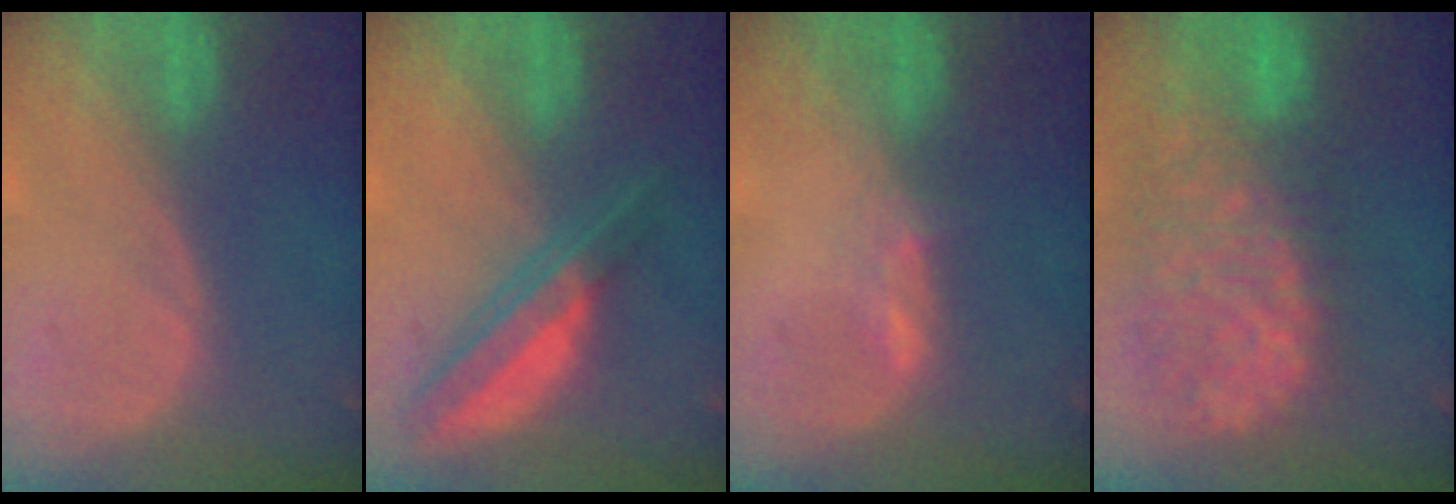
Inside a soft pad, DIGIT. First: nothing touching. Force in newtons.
{"total": 6.7, "press": 5.6, "slide": 3.7}
{"total": 1.7, "press": 1.7, "slide": 0.6}
{"total": 12.2, "press": 10.1, "slide": 6.9}